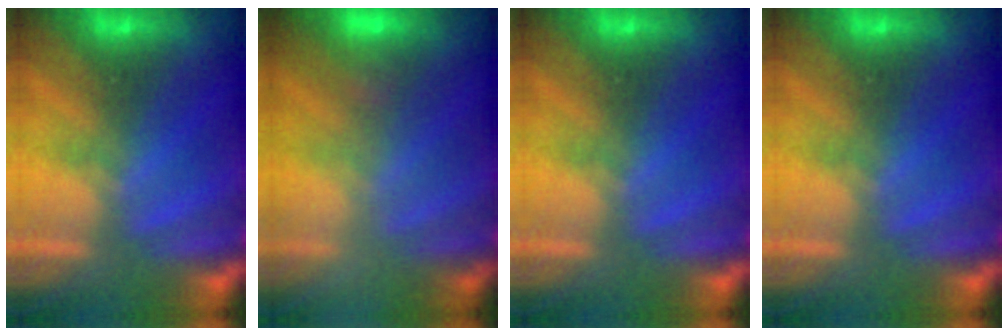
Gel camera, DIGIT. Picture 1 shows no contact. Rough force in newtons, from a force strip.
{"total": 2.2}
{"total": 0.0}
{"total": 0.0}